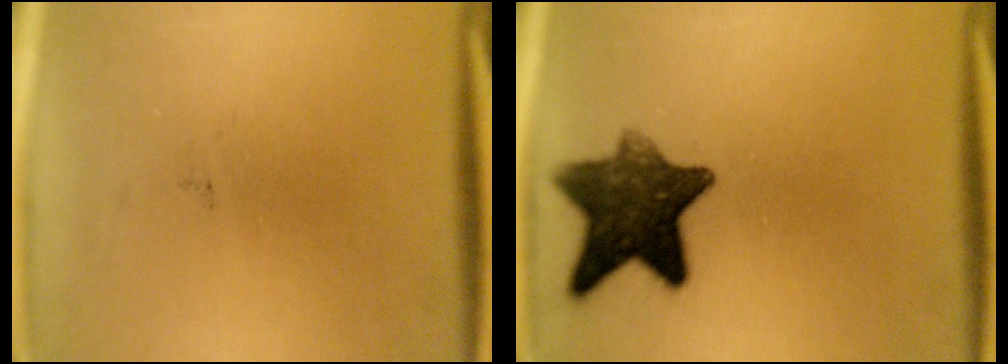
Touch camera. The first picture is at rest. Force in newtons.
{"total": 10.8}